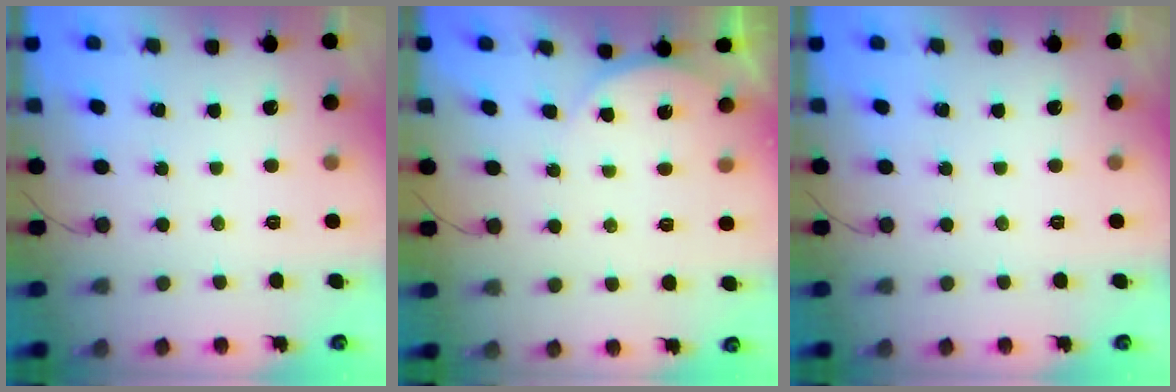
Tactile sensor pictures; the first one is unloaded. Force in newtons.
{"total": 2.7, "press": 2.3, "slide": 1.4}
{"total": 0.0}